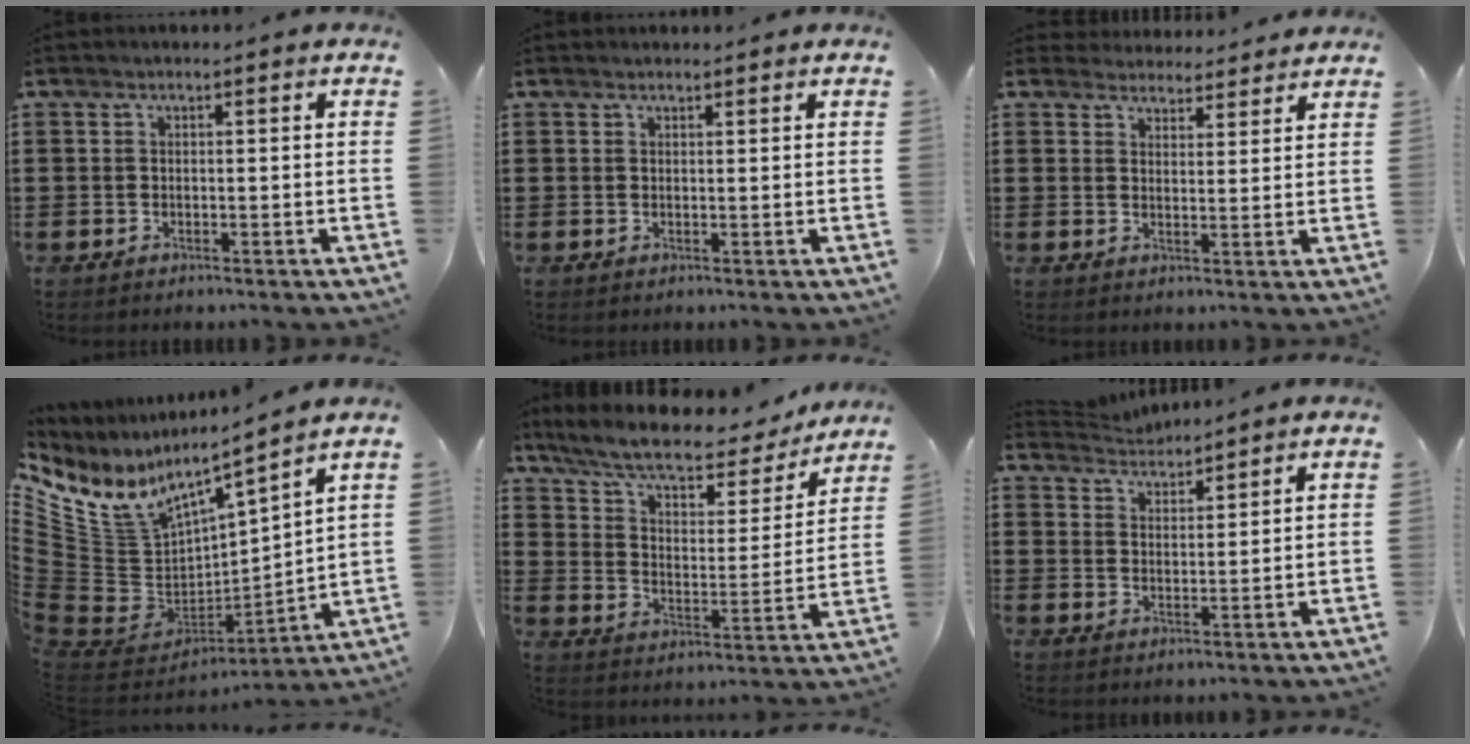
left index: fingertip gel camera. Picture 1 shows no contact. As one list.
[{"total": 0.9, "force": [0.9, 0.2, 0.1], "torque": [-0.004, 0.000, 0.017]}, {"total": 3.5, "force": [3.4, 0.7, 0.1], "torque": [-0.015, -0.010, 0.065]}, {"total": 8.0, "force": [4.9, 5.3, 3.4], "torque": [-0.123, -0.064, 0.086]}, {"total": 8.3, "force": [6.9, 2.0, 4.1], "torque": [-0.109, -0.034, 0.118]}, {"total": 3.3, "force": [3.3, 0.2, -0.3], "torque": [-0.007, -0.016, 0.059]}]